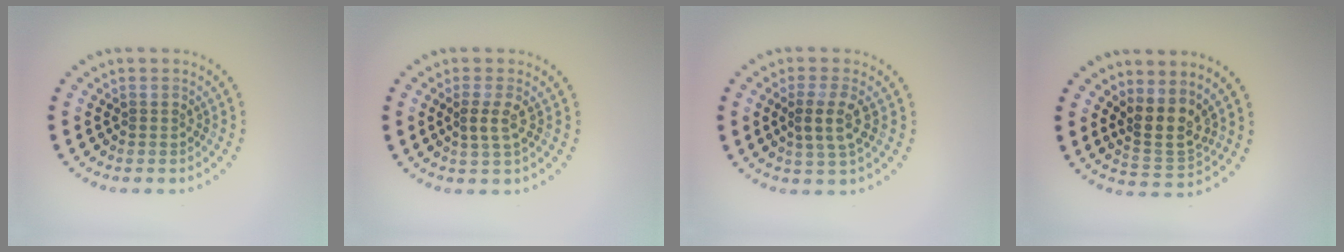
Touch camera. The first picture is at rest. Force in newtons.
{"total": 1.7, "press": 1.6, "slide": 0.6}
{"total": 2.9, "press": 2.7, "slide": 1.0}
{"total": 3.5, "press": 2.7, "slide": 2.2}